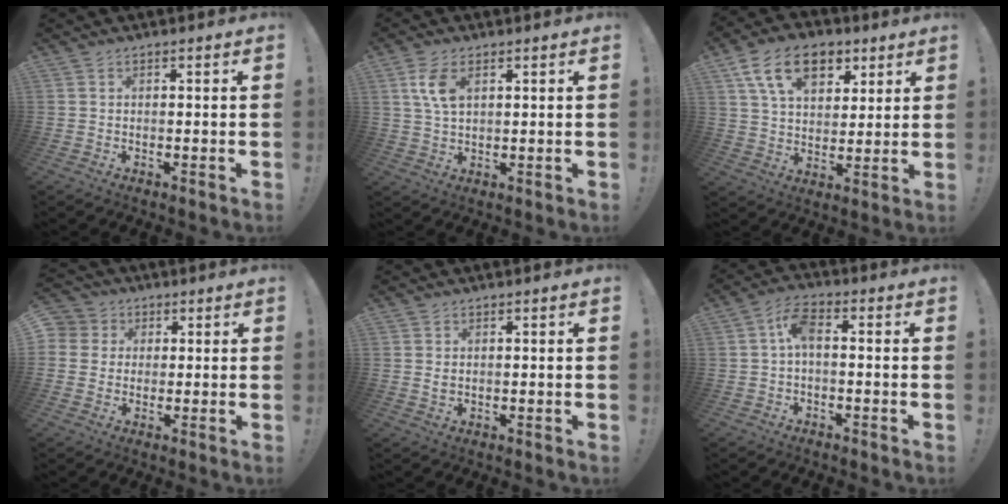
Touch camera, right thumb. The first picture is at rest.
{"total": 7.0, "force": [2.6, 3.6, 5.4], "torque": [-0.099, -0.003, 0.046]}
{"total": 16.5, "force": [8.1, 10.5, 9.8], "torque": [-0.157, -0.023, 0.151]}
{"total": 5.4, "force": [0.9, 5.2, 1.4], "torque": [-0.031, -0.002, 0.018]}
{"total": 1.5, "force": [0.7, 0.8, 1.1], "torque": [-0.016, 0.000, 0.010]}
{"total": 6.0, "force": [-0.1, 2.7, 5.4], "torque": [-0.114, 0.006, -0.003]}